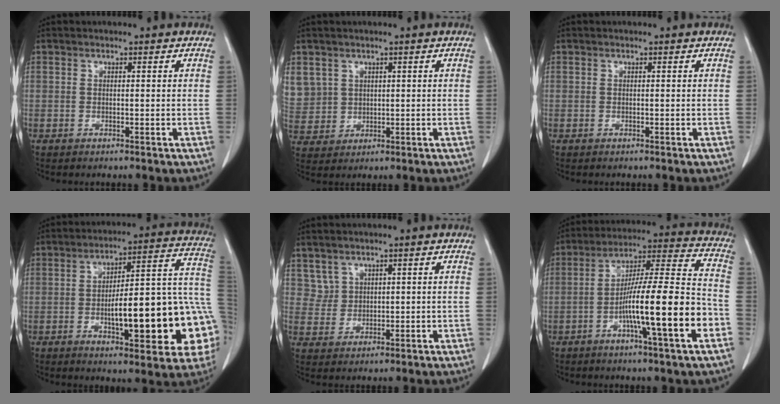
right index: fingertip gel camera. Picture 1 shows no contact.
{"total": 11.5, "force": [3.7, 10.5, 3.0], "torque": [-0.127, 0.029, 0.097]}
{"total": 0.0}
{"total": 22.3, "force": [-4.8, 5.1, 21.1], "torque": [-0.208, 0.037, -0.054]}
{"total": 3.1, "force": [2.0, 2.4, -0.1], "torque": [0.010, 0.006, 0.041]}
{"total": 17.5, "force": [-5.6, 0.6, 16.6], "torque": [-0.269, 0.006, -0.093]}